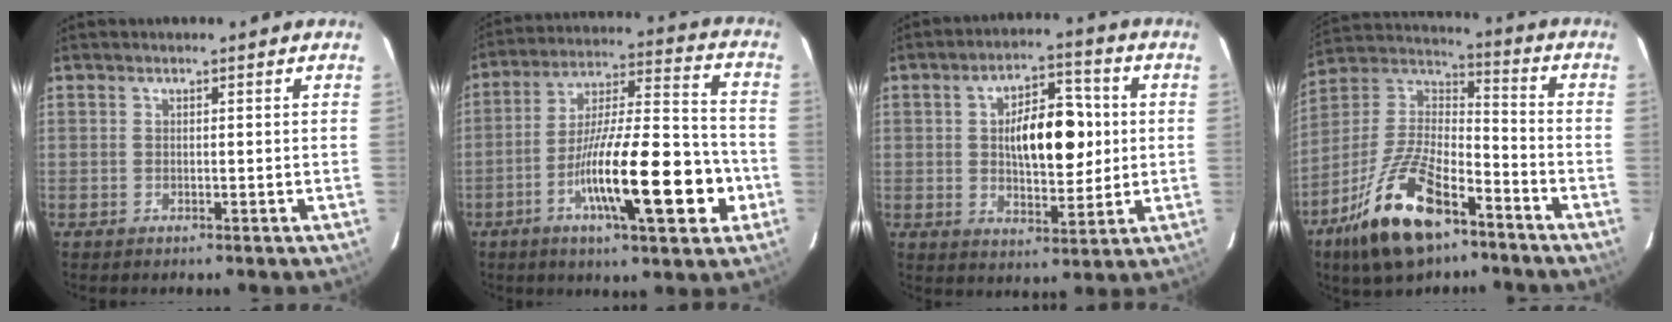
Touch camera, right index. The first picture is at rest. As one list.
[{"total": 19.2, "force": [-6.6, 3.1, 17.7], "torque": [-0.294, 0.006, -0.101]}, {"total": 11.7, "force": [1.3, 4.9, 10.6], "torque": [-0.168, 0.017, 0.026]}, {"total": 17.4, "force": [-10.6, 6.0, 12.4], "torque": [-0.258, -0.003, -0.197]}]